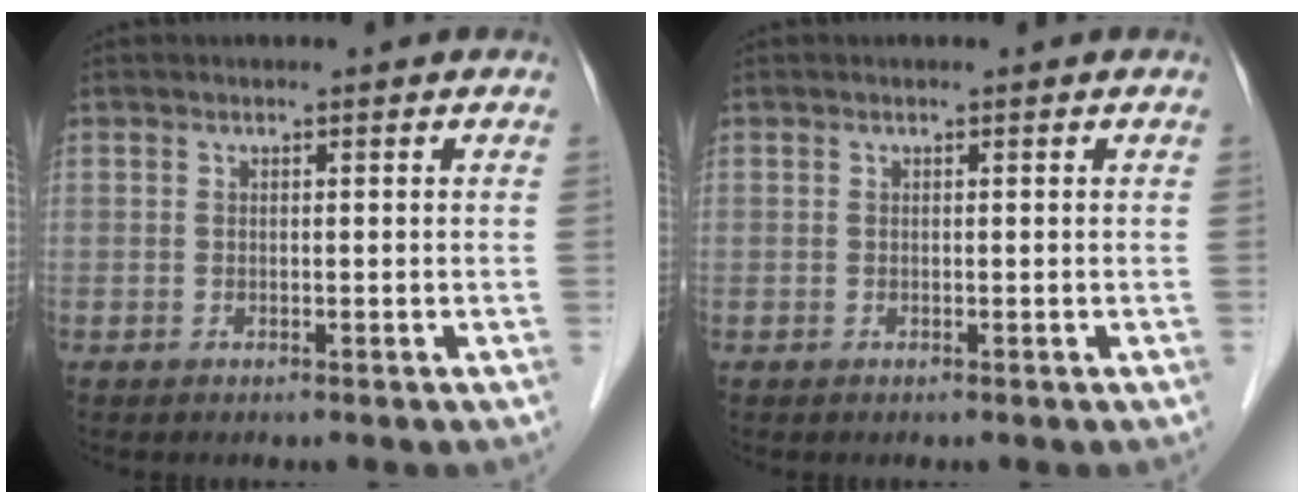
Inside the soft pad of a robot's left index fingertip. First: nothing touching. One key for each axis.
{"total": 0.0}